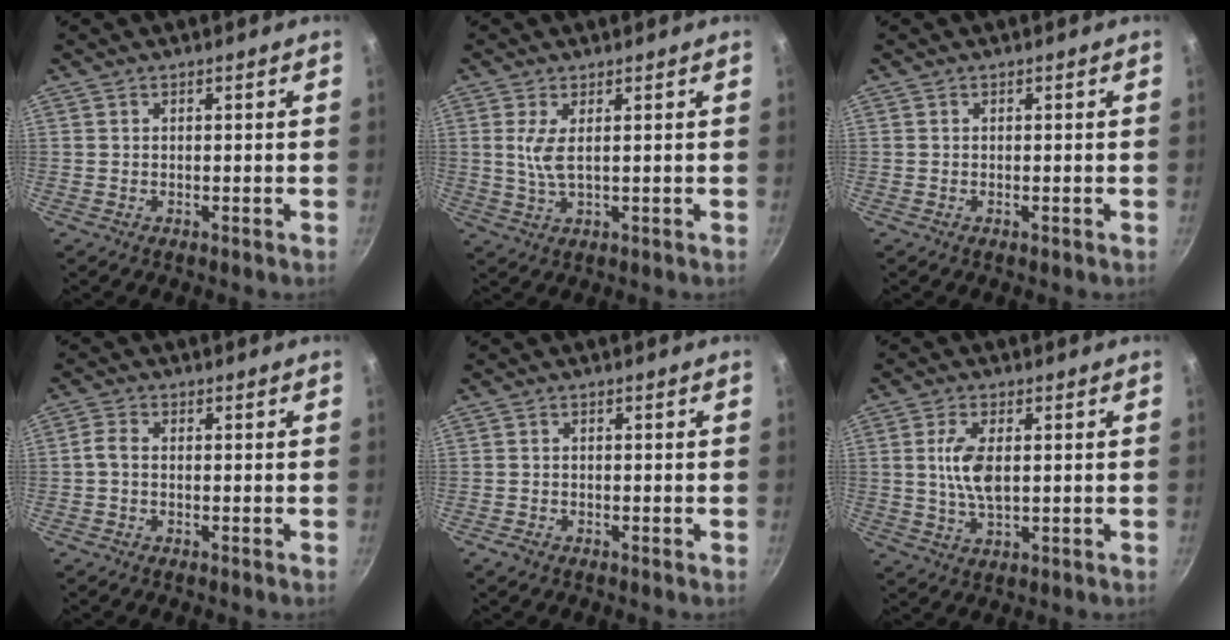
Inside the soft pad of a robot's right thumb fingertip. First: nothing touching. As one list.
[{"total": 3.9, "force": [0.8, 1.1, 3.7], "torque": [-0.090, -0.008, 0.024]}, {"total": 0.0}, {"total": 2.4, "force": [-0.4, 1.4, 1.9], "torque": [-0.040, 0.006, -0.015]}, {"total": 1.5, "force": [-1.0, 0.8, 0.7], "torque": [-0.015, 0.000, -0.020]}, {"total": 7.0, "force": [0.8, 3.2, 6.2], "torque": [-0.129, -0.004, 0.017]}]